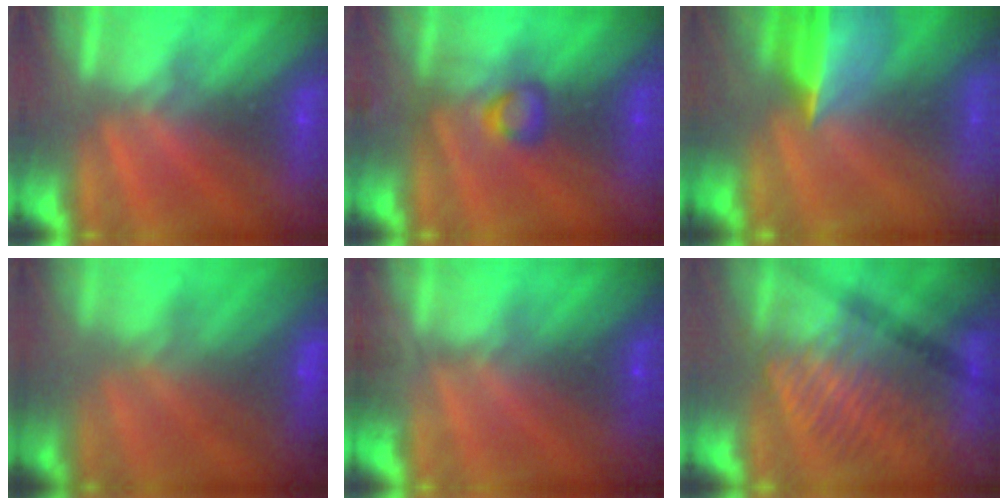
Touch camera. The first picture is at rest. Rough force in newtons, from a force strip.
{"total": 2.7}
{"total": 5.6}
{"total": 11.1}
{"total": 7.0}
{"total": 3.3}